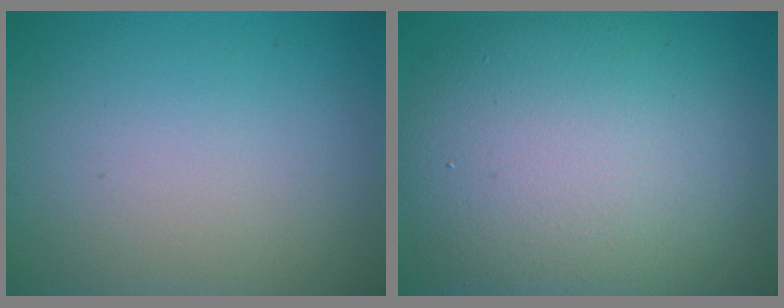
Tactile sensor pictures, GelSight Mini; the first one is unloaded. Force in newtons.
{"total": 13.1, "press": 13.1, "slide": 0.7}